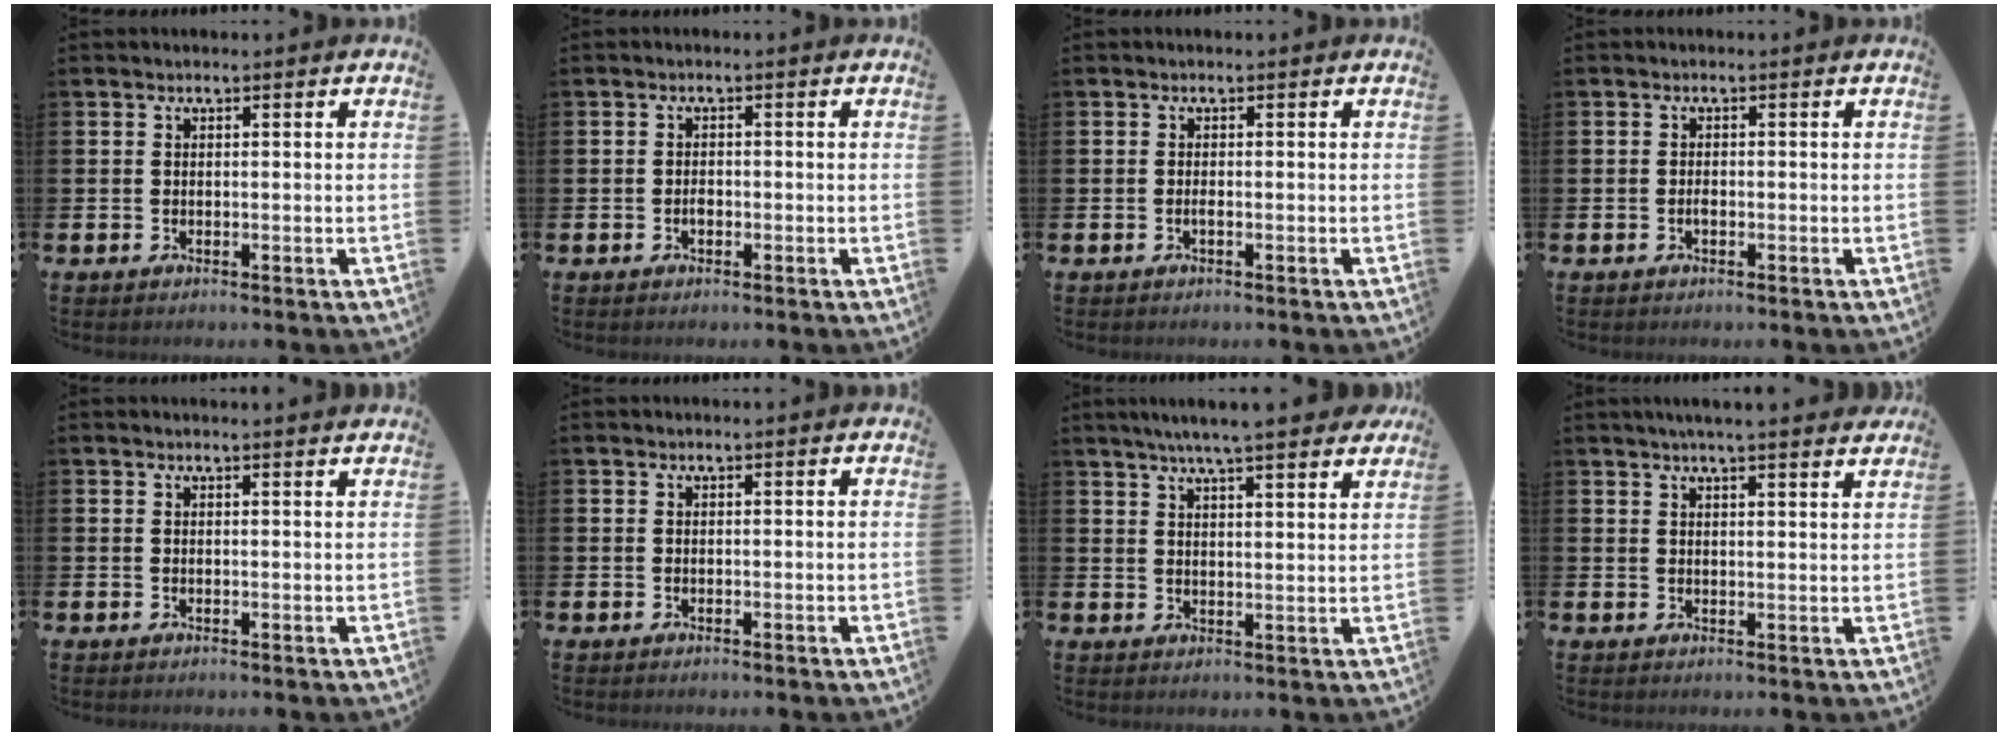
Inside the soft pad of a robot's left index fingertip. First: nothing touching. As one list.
[{"total": 1.0, "force": [-0.4, 0.7, 0.7], "torque": [-0.011, 0.000, -0.008]}, {"total": 0.5, "force": [-0.2, 0.0, 0.5], "torque": [-0.013, 0.000, -0.003]}, {"total": 0.8, "force": [-0.3, 0.4, 0.6], "torque": [-0.010, -0.003, -0.006]}, {"total": 0.8, "force": [0.8, -0.1, 0.1], "torque": [0.009, -0.006, 0.014]}, {"total": 0.0}, {"total": 6.1, "force": [5.8, -0.1, 2.2], "torque": [-0.050, -0.027, 0.101]}, {"total": 4.1, "force": [3.9, -0.4, 1.0], "torque": [-0.020, -0.018, 0.069]}]